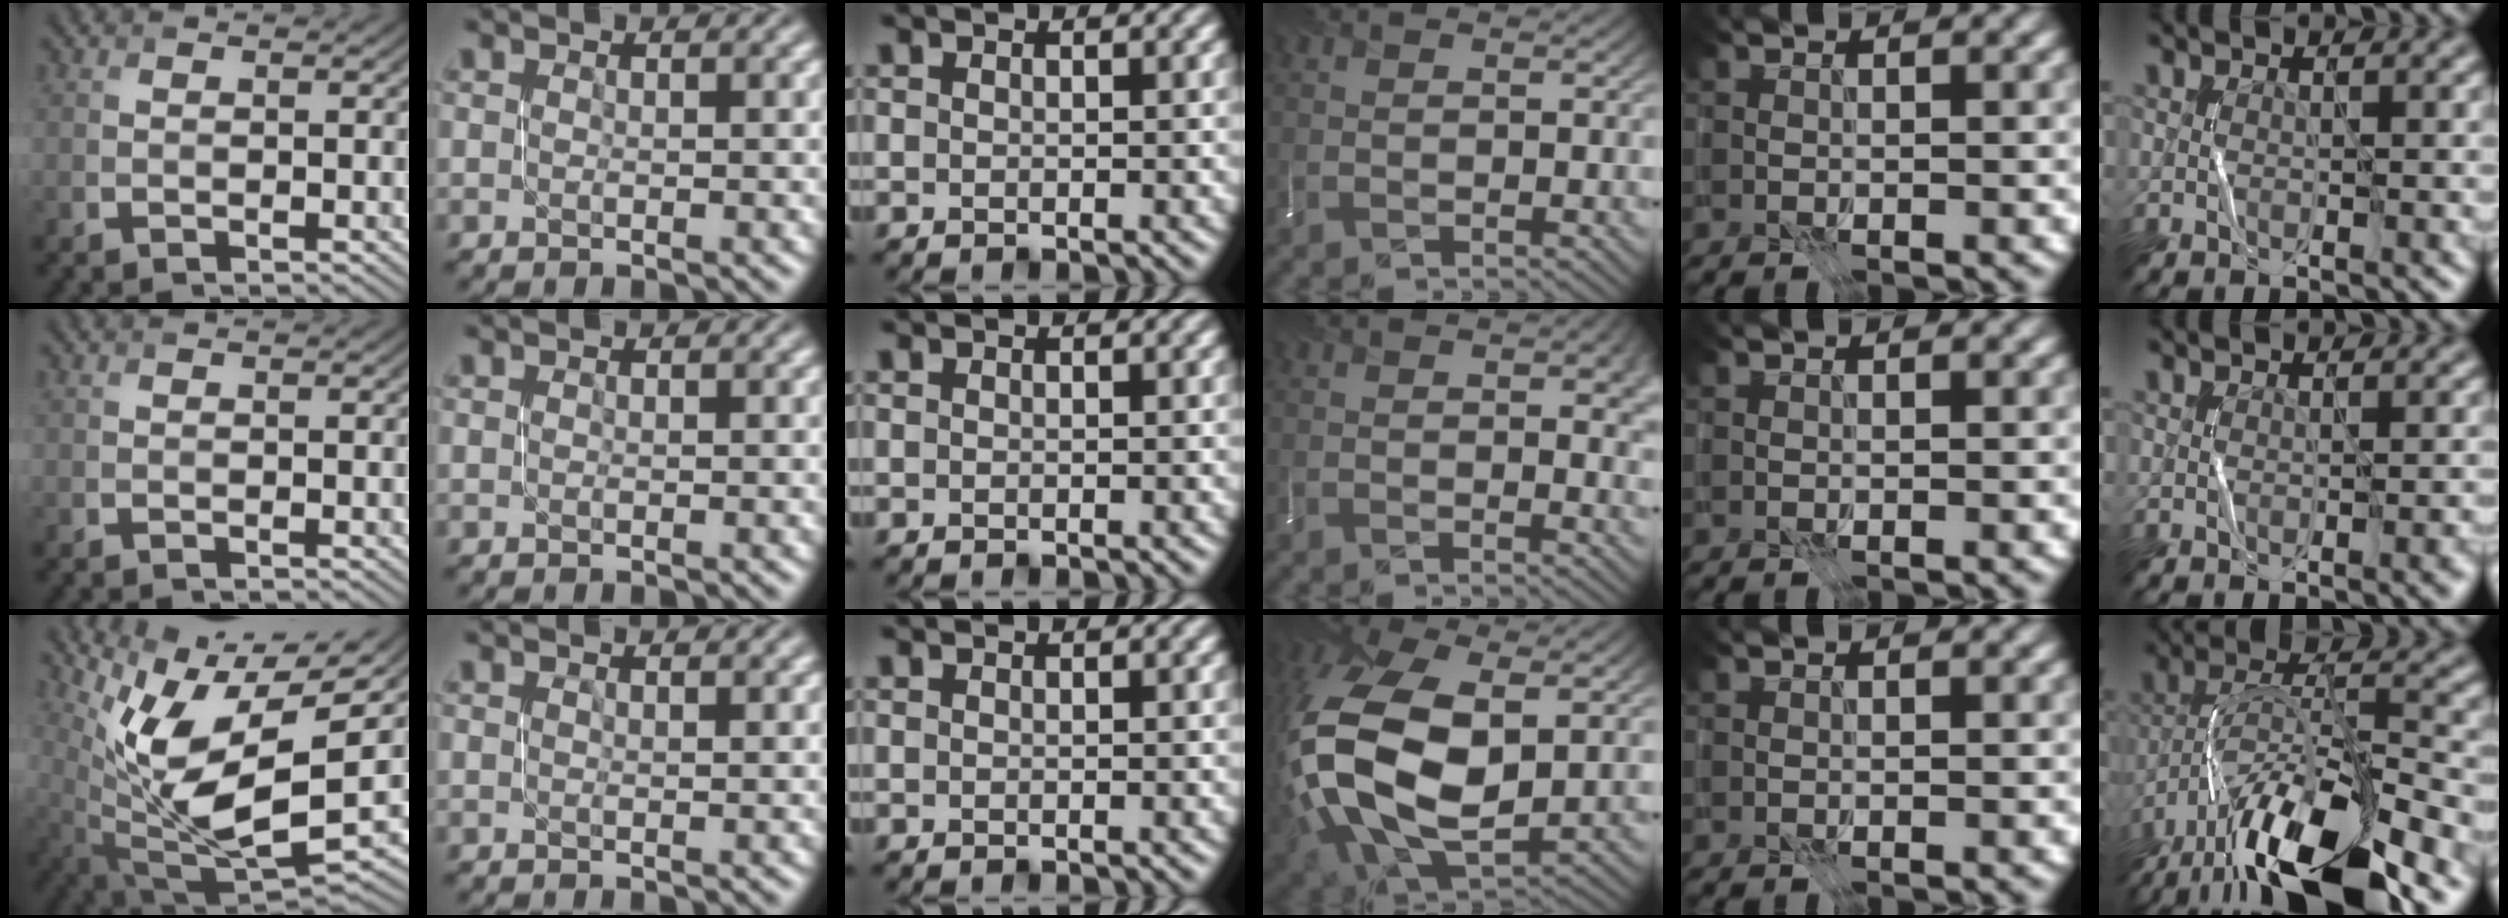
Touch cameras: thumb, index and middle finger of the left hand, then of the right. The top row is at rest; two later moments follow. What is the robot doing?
{"motion": "open", "object": "stapler"}